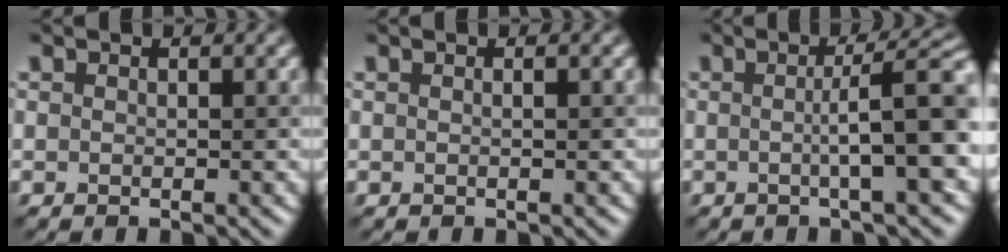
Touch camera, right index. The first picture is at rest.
{"total": 0.8, "force": [0.2, 0.3, 0.7], "torque": [-0.005, -0.001, -0.007]}
{"total": 6.7, "force": [0.0, 1.0, 6.6], "torque": [-0.088, 0.012, 0.000]}